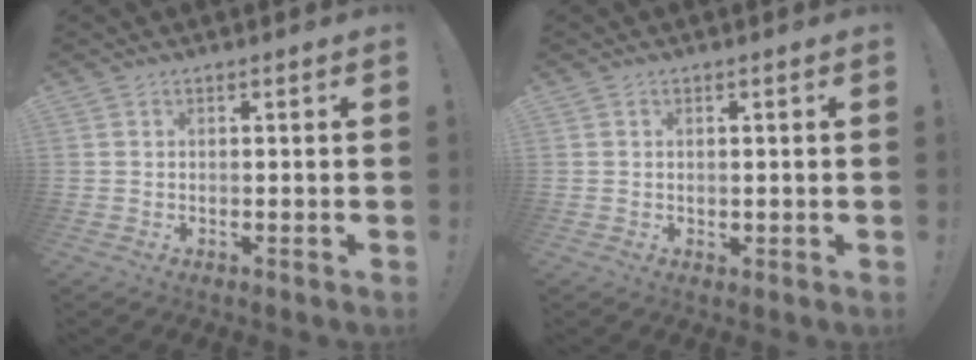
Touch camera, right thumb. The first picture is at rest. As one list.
[{"total": 0.6, "force": [0.4, 0.5, 0.1], "torque": [0.008, -0.002, 0.005]}]